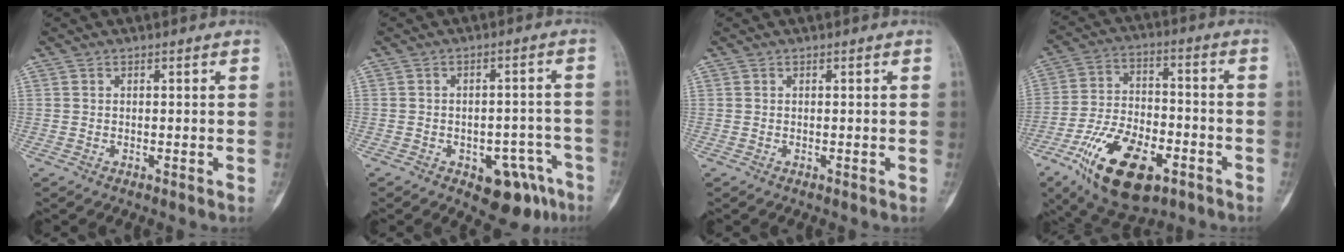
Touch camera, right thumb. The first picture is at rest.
{"total": 9.7, "force": [-5.3, 5.1, 6.3], "torque": [-0.043, 0.040, -0.062]}
{"total": 0.0}
{"total": 18.9, "force": [-9.2, 9.5, 13.5], "torque": [-0.228, 0.040, -0.152]}